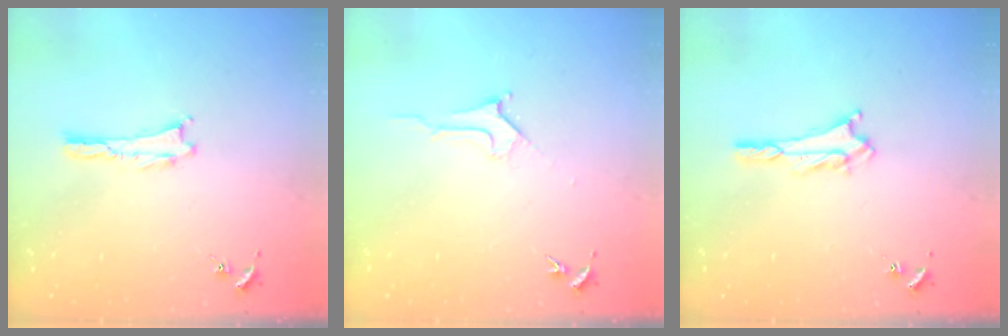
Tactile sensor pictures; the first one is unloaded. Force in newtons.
{"total": 2.8, "press": 2.8, "slide": 0.4}
{"total": 2.4, "press": 2.4, "slide": 0.4}